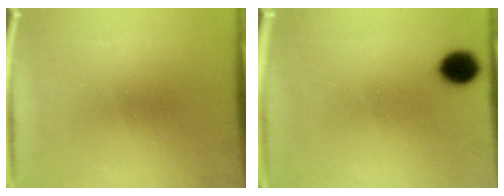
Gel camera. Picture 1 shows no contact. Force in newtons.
{"total": 6.0}